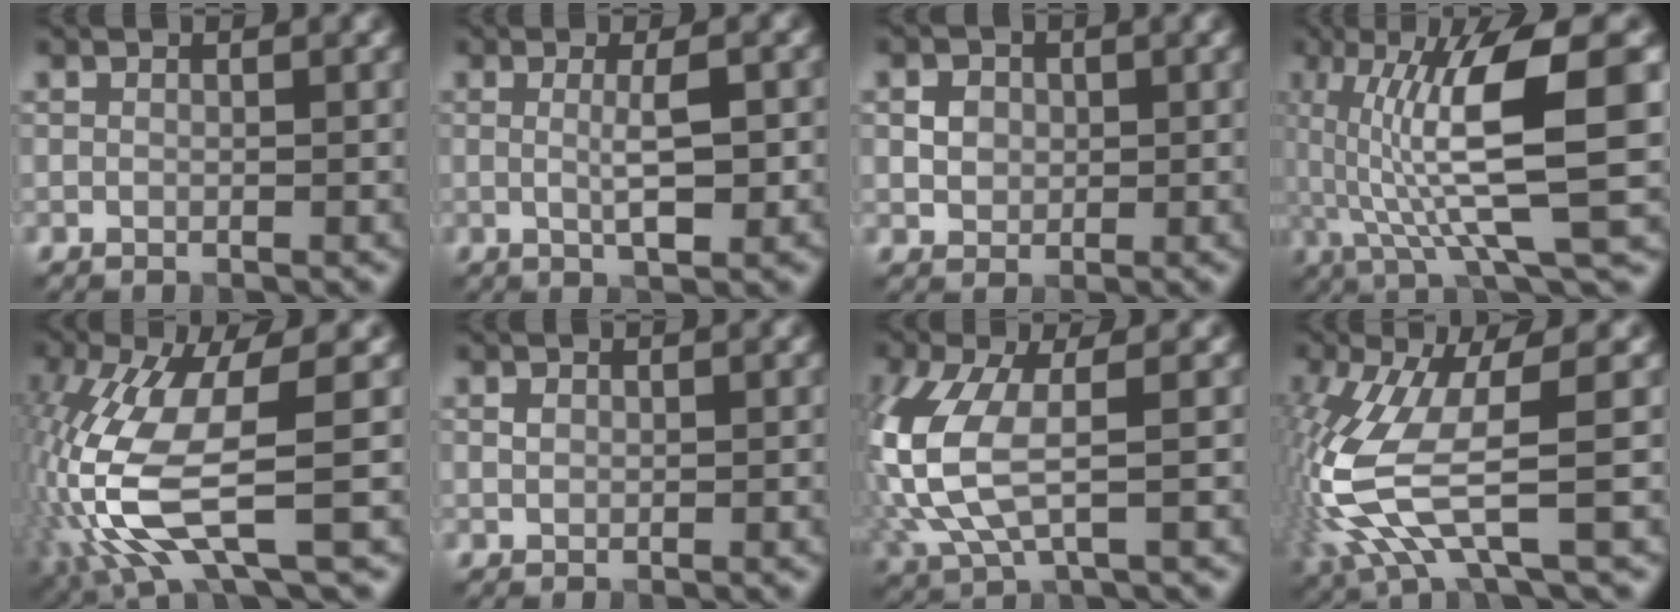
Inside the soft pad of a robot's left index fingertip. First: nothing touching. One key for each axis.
{"total": 3.5, "fx": 0.1, "fy": 0.6, "fz": 3.5, "tx": -0.058, "ty": -0.002, "tz": 0.003}
{"total": 1.9, "fx": 0.3, "fy": 1.7, "fz": 0.9, "tx": -0.015, "ty": -0.003, "tz": 0.011}
{"total": 10.6, "fx": 0.5, "fy": 2.2, "fz": 10.4, "tx": -0.167, "ty": 0.002, "tz": 0.014}
{"total": 11.2, "fx": -2.7, "fy": 3.3, "fz": 10.4, "tx": -0.237, "ty": -0.012, "tz": -0.048}
{"total": 0.7, "fx": 0.2, "fy": 0.5, "fz": 0.4, "tx": -0.009, "ty": -0.001, "tz": 0.005}
{"total": 7.6, "fx": 0.1, "fy": 3.3, "fz": 6.9, "tx": -0.184, "ty": 0.002, "tz": 0.001}
{"total": 9.0, "fx": -1.7, "fy": 2.5, "fz": 8.5, "tx": -0.212, "ty": -0.009, "tz": -0.031}